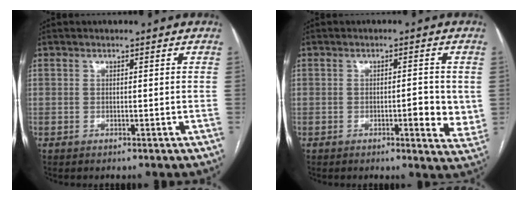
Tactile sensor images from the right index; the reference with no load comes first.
{"total": 5.7, "force": [-0.4, 1.5, 5.5], "torque": [-0.067, -0.005, -0.007]}